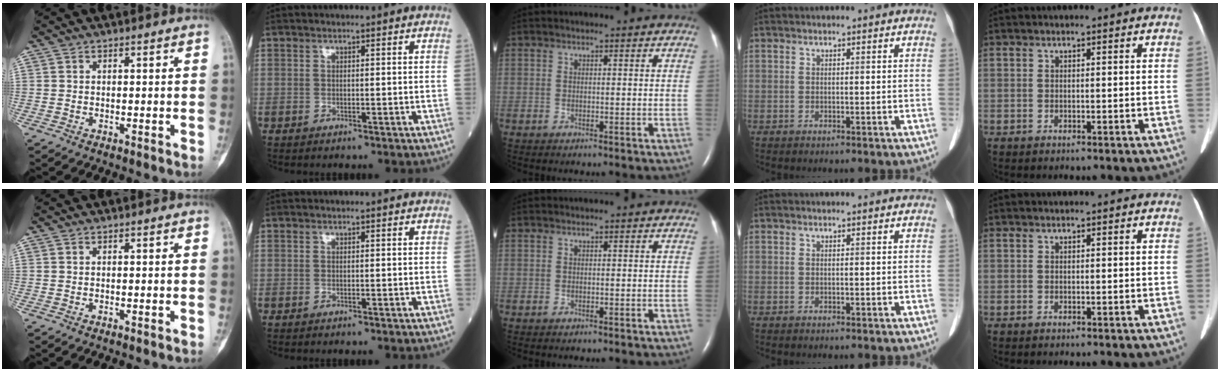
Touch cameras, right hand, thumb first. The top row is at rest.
{}